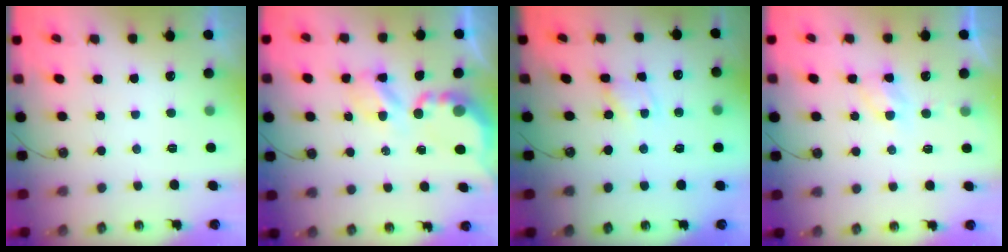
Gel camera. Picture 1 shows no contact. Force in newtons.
{"total": 5.8, "press": 5.8, "slide": 0.4}
{"total": 1.1, "press": 1.1, "slide": 0.1}
{"total": 4.6, "press": 4.6, "slide": 0.5}